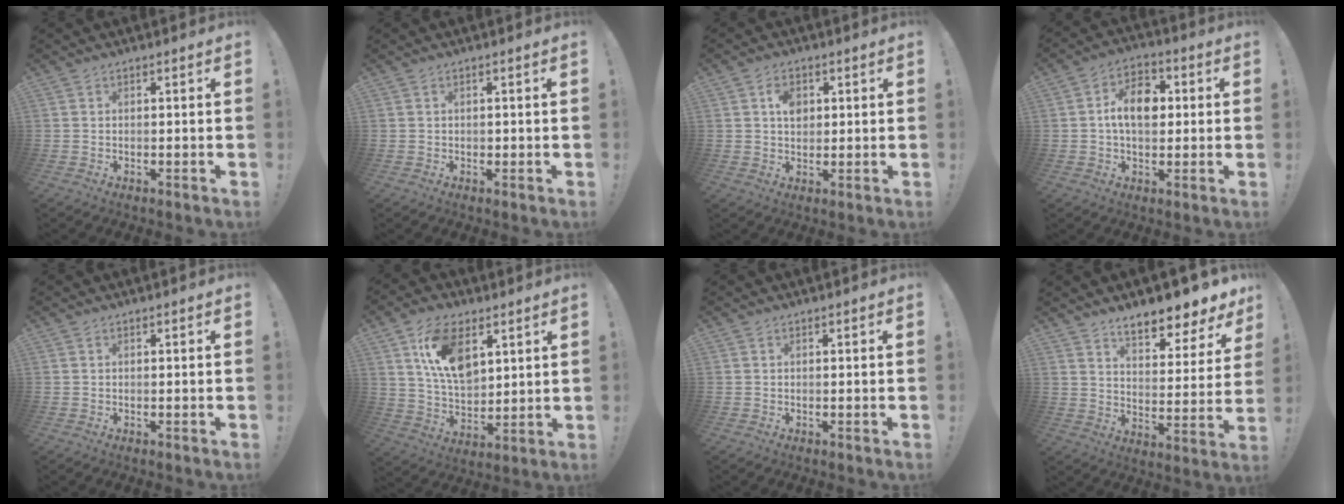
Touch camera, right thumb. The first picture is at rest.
{"total": 0.7, "force": [-0.1, 0.7, 0.1], "torque": [-0.002, 0.002, -0.002]}
{"total": 5.2, "force": [1.5, 3.9, 3.1], "torque": [-0.037, -0.001, 0.022]}
{"total": 11.1, "force": [1.1, 7.3, 8.3], "torque": [-0.124, 0.007, 0.019]}
{"total": 0.0}
{"total": 15.5, "force": [7.2, 9.3, 10.2], "torque": [-0.171, -0.022, 0.132]}
{"total": 0.0}
{"total": 10.3, "force": [8.4, 2.8, 5.1], "torque": [-0.071, -0.073, 0.144]}